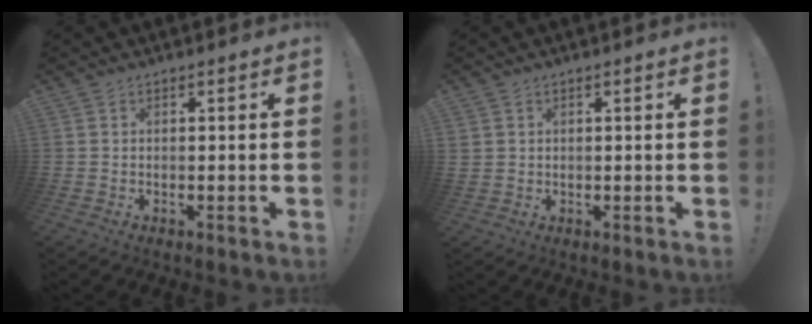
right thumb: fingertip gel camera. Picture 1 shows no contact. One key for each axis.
{"total": 2.2, "fx": 1.2, "fy": 1.7, "fz": 0.4, "tx": 0.000, "ty": -0.004, "tz": 0.022}